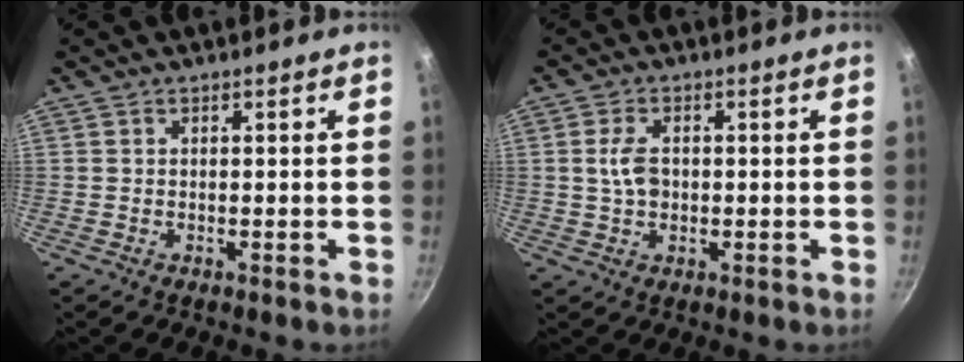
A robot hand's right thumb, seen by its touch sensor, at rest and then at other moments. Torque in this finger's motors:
{"motor_torque": [-0.23, 0.42, -0.02, 0.21, -0.01]}